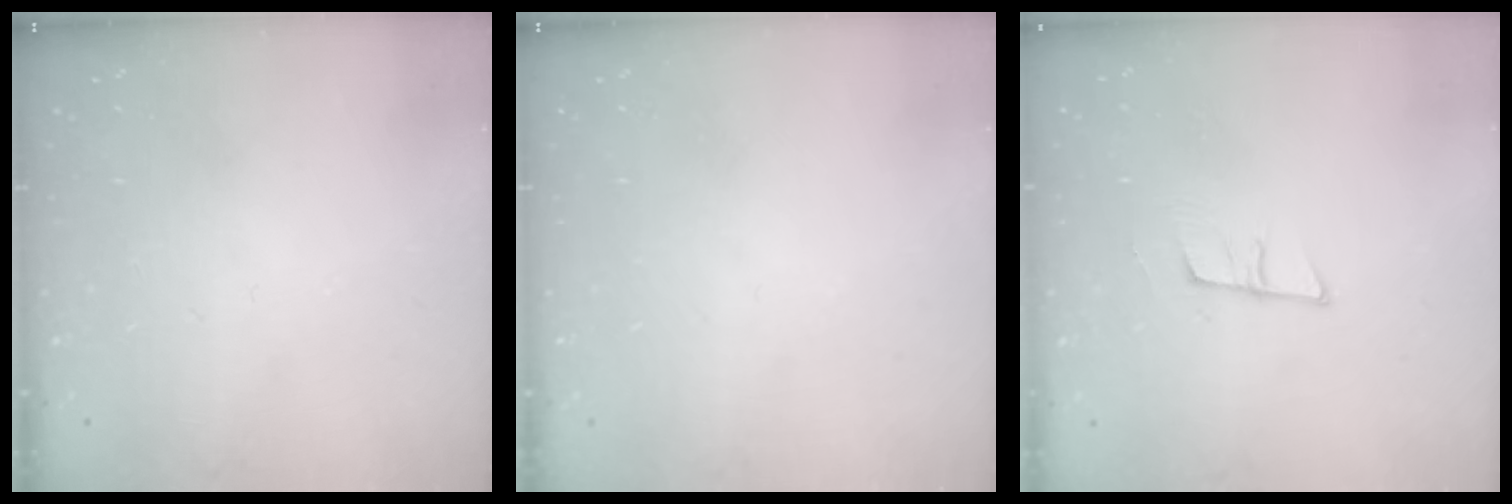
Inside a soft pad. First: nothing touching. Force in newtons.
{"total": 0.0}
{"total": 6.9, "press": 6.3, "slide": 2.8}